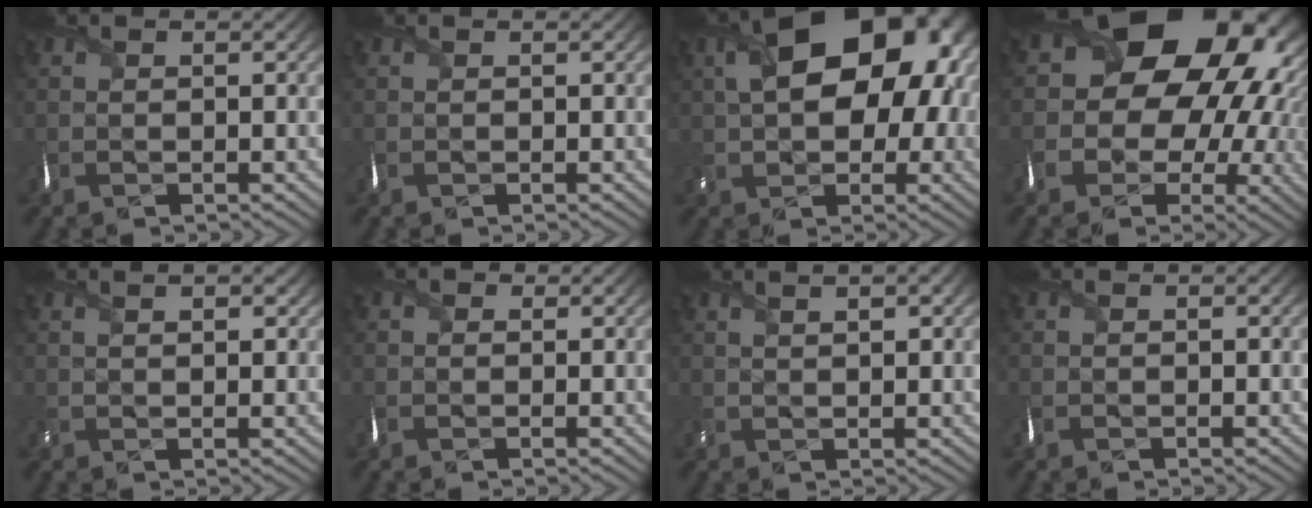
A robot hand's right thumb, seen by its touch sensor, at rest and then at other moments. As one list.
[{"total": 0.0}, {"total": 17.7, "force": [3.0, 11.3, 13.3], "torque": [-0.177, 0.026, 0.032]}, {"total": 20.6, "force": [3.8, 16.7, 11.5], "torque": [-0.179, 0.008, 0.049]}, {"total": 2.2, "force": [1.2, 0.7, 1.7], "torque": [-0.032, 0.003, 0.023]}, {"total": 0.9, "force": [0.2, 0.8, 0.1], "torque": [0.002, -0.003, -0.004]}, {"total": 3.4, "force": [1.9, 0.8, 2.7], "torque": [-0.050, 0.006, 0.030]}, {"total": 0.0}]